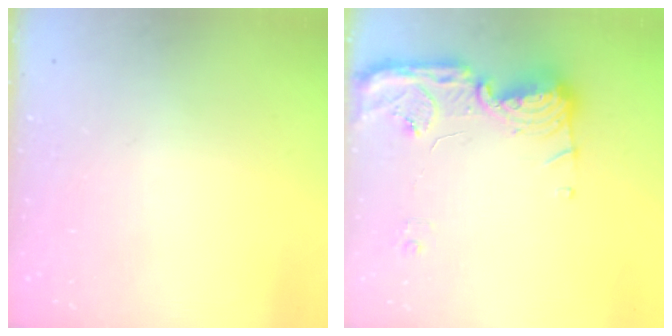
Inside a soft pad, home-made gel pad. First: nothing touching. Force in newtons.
{"total": 15.0, "press": 14.9, "slide": 0.8}